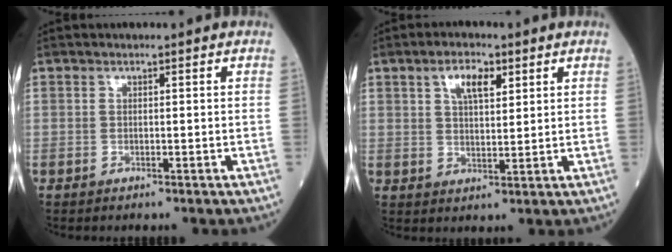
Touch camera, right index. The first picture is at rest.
{"total": 5.1, "force": [2.6, 2.0, 3.9], "torque": [-0.074, 0.006, 0.048]}